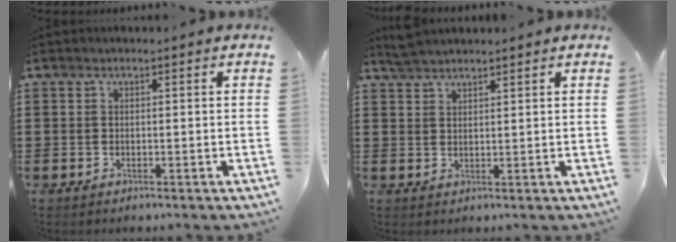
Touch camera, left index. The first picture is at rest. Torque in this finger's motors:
{"motor_torque": [0.06, 0.22, 0.05, 0.02]}